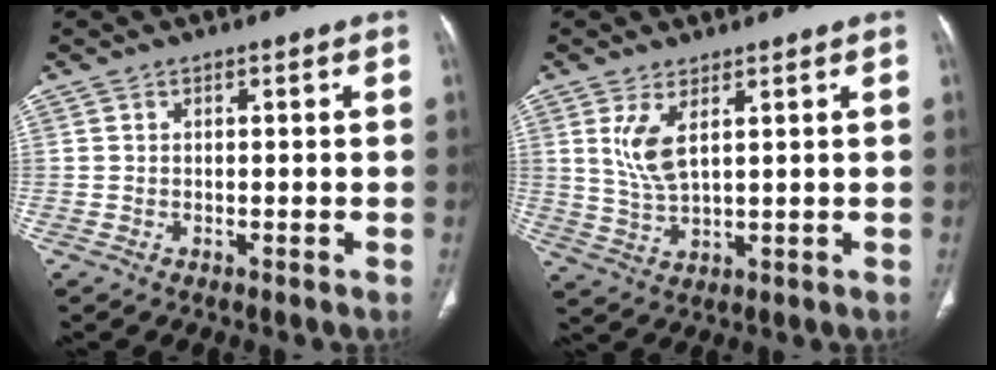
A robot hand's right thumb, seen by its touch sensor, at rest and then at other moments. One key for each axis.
{"total": 5.9, "fx": 2.3, "fy": 2.1, "fz": 5.0, "tx": -0.107, "ty": -0.018, "tz": 0.060}